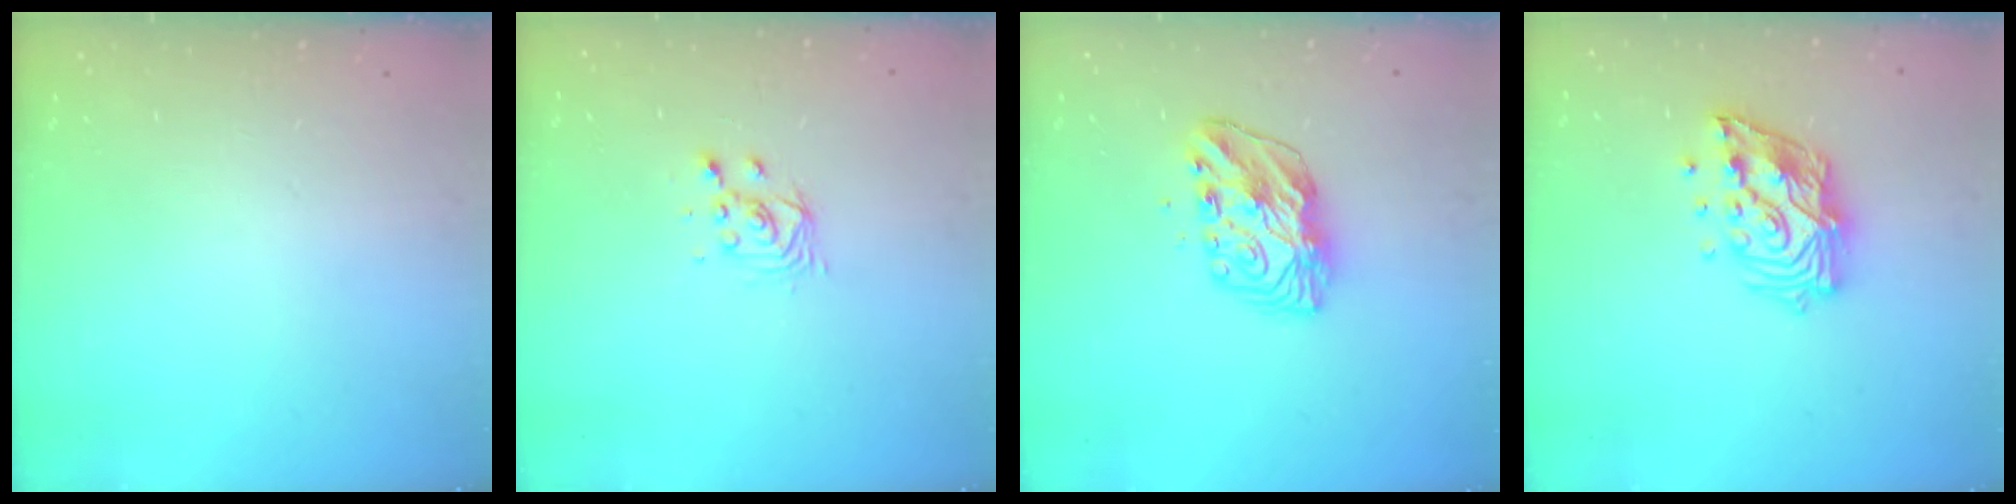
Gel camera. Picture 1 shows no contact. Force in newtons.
{"total": 3.8, "press": 3.8, "slide": 0.2}
{"total": 7.8, "press": 7.7, "slide": 0.6}
{"total": 16.1, "press": 16.0, "slide": 1.9}